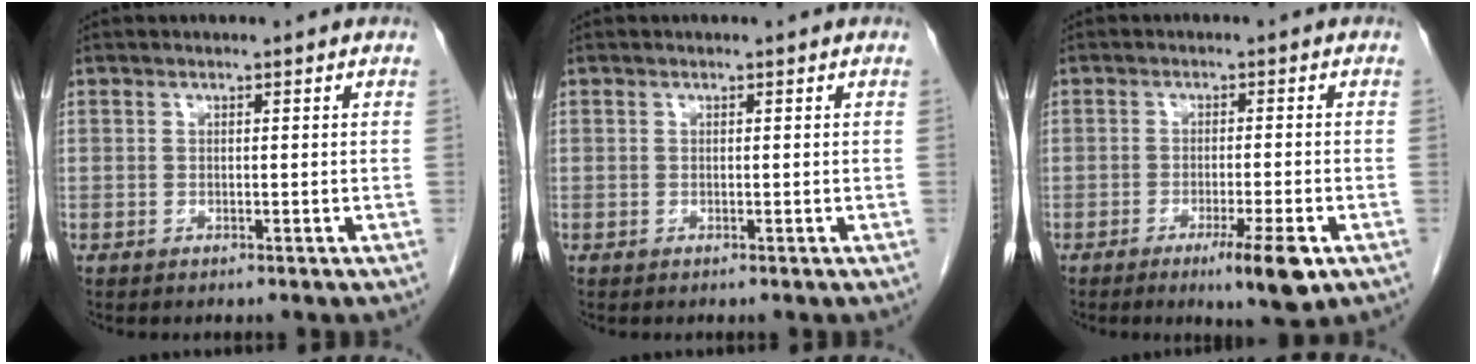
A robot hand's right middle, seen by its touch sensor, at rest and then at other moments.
{"total": 0.0}
{"total": 6.3, "force": [-3.3, 0.0, 5.3], "torque": [-0.079, -0.015, -0.048]}